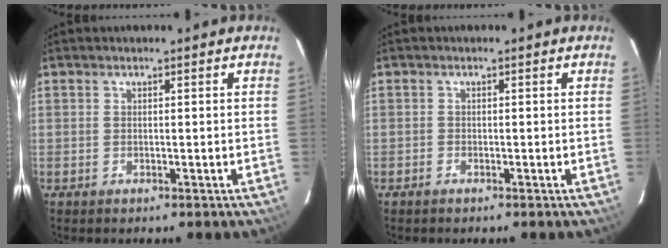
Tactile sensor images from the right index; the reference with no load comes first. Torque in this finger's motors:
{"motor_torque": [0.00, 0.00, -0.04, 0.01]}